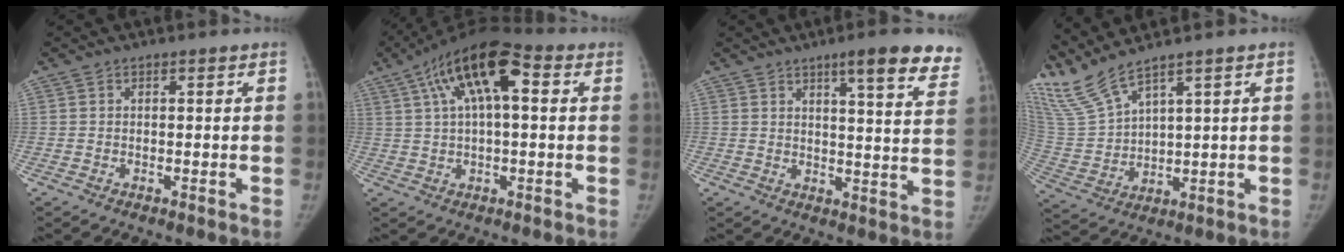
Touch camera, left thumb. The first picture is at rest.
{"total": 15.6, "force": [5.2, 6.2, 13.3], "torque": [-0.229, 0.029, 0.078]}
{"total": 13.9, "force": [9.7, 2.6, 9.6], "torque": [-0.092, -0.047, 0.109]}
{"total": 9.8, "force": [8.7, 0.1, 4.5], "torque": [-0.117, -0.037, 0.204]}